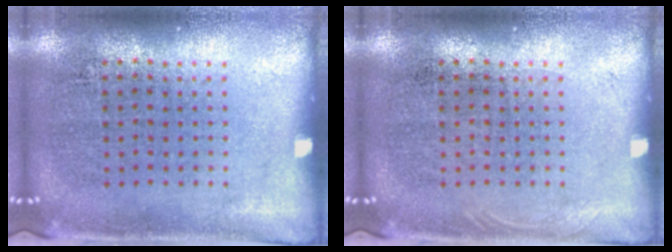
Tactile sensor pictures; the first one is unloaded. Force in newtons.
{"total": 0.5, "press": 0.5, "slide": 0.2}